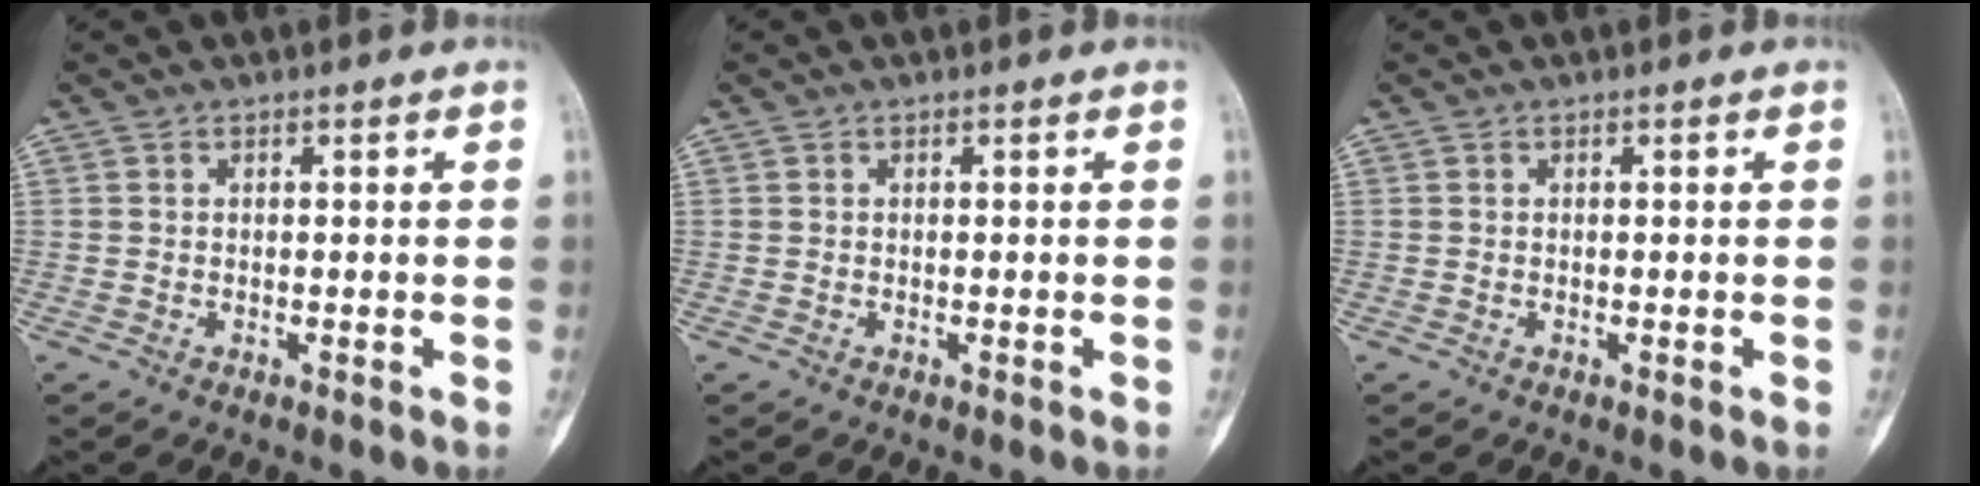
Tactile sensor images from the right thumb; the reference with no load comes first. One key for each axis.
{"total": 0.0}
{"total": 0.0}